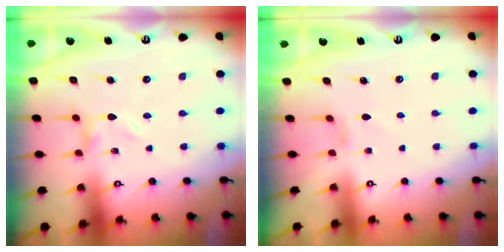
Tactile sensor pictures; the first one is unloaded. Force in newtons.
{"total": 0.0}